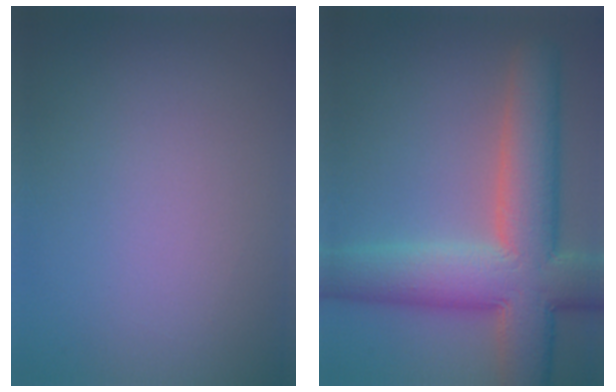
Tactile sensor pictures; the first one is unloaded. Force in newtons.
{"total": 10.9, "press": 10.9, "slide": 0.7}